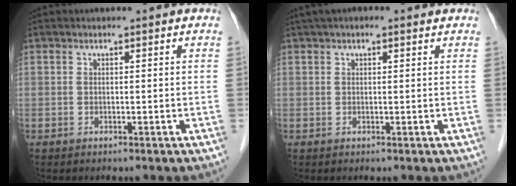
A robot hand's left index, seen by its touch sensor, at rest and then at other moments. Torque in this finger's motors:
{"motor_torque": [0.99, -1.01, 0.41, 0.08]}